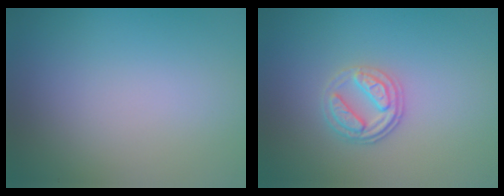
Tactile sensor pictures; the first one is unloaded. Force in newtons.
{"total": 2.6, "press": 2.4, "slide": 1.0}